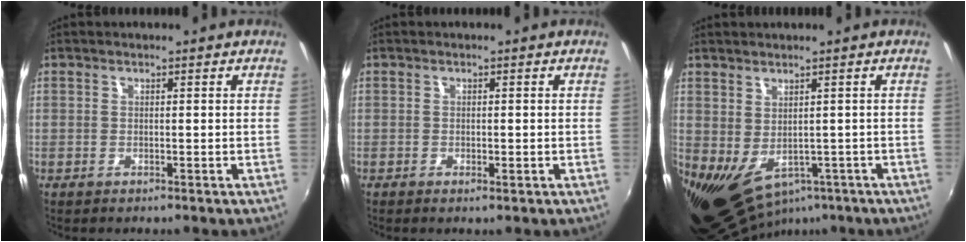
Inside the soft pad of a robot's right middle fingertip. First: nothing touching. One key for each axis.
{"total": 0.5, "fx": -0.1, "fy": 0.0, "fz": 0.5, "tx": -0.008, "ty": -0.003, "tz": -0.003}
{"total": 1.3, "fx": -0.4, "fy": 0.8, "fz": 1.0, "tx": -0.018, "ty": -0.004, "tz": -0.005}